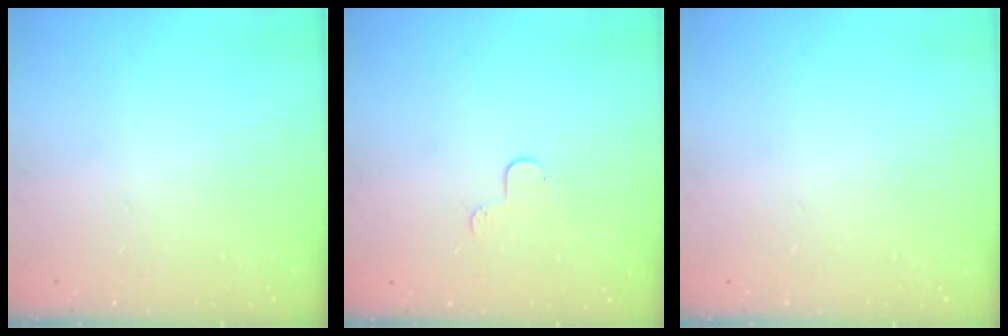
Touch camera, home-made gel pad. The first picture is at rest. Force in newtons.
{"total": 4.3, "press": 4.2, "slide": 0.5}
{"total": 0.0}